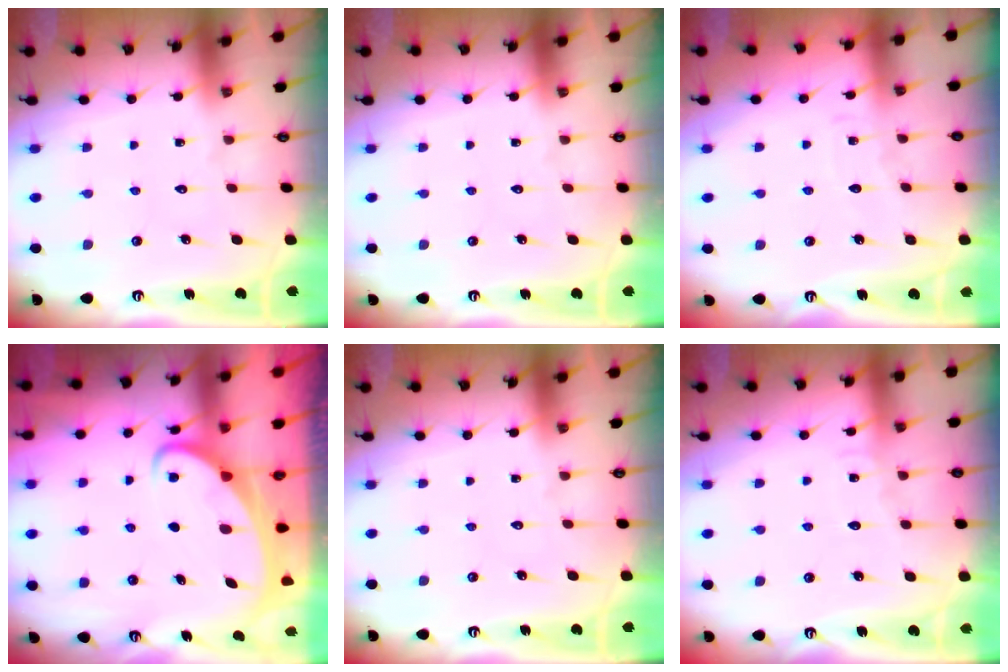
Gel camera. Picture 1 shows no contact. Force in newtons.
{"total": 0.0}
{"total": 3.6, "press": 3.6, "slide": 0.4}
{"total": 2.8, "press": 2.7, "slide": 0.3}
{"total": 0.0}
{"total": 6.1, "press": 6.1, "slide": 0.4}